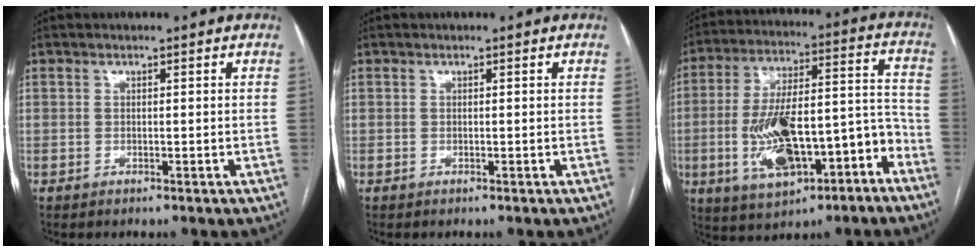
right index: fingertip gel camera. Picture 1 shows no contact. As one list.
[{"total": 0.0}, {"total": 17.8, "force": [-6.9, 6.3, 15.1], "torque": [-0.266, 0.030, -0.097]}]